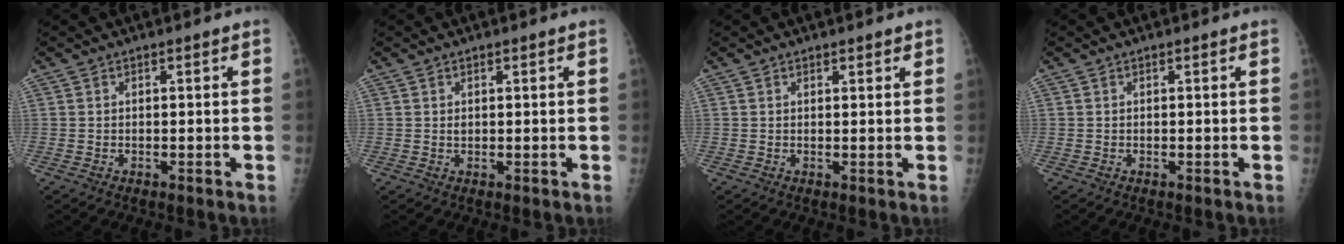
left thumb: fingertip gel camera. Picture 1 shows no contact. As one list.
[{"total": 0.9, "force": [0.3, 0.7, 0.5], "torque": [-0.005, -0.001, 0.007]}, {"total": 1.1, "force": [0.8, 0.5, 0.5], "torque": [0.000, -0.005, 0.009]}, {"total": 0.0}]